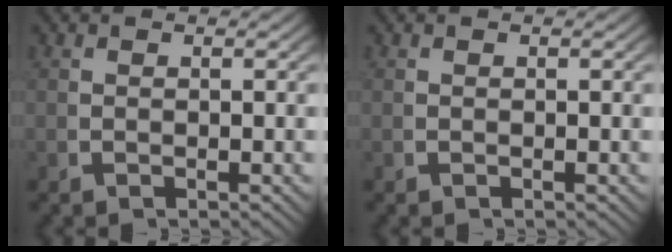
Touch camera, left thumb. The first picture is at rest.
{"total": 0.0}